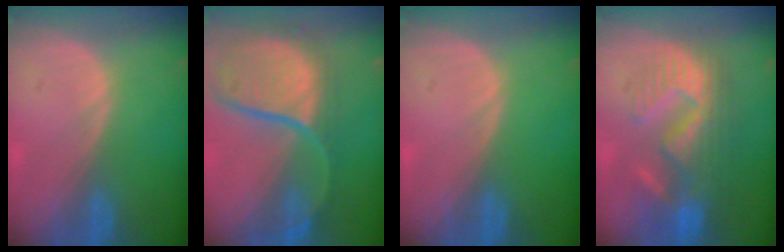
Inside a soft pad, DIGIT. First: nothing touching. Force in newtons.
{"total": 11.8, "press": 9.8, "slide": 6.6}
{"total": 0.0}
{"total": 10.6, "press": 10.0, "slide": 3.7}